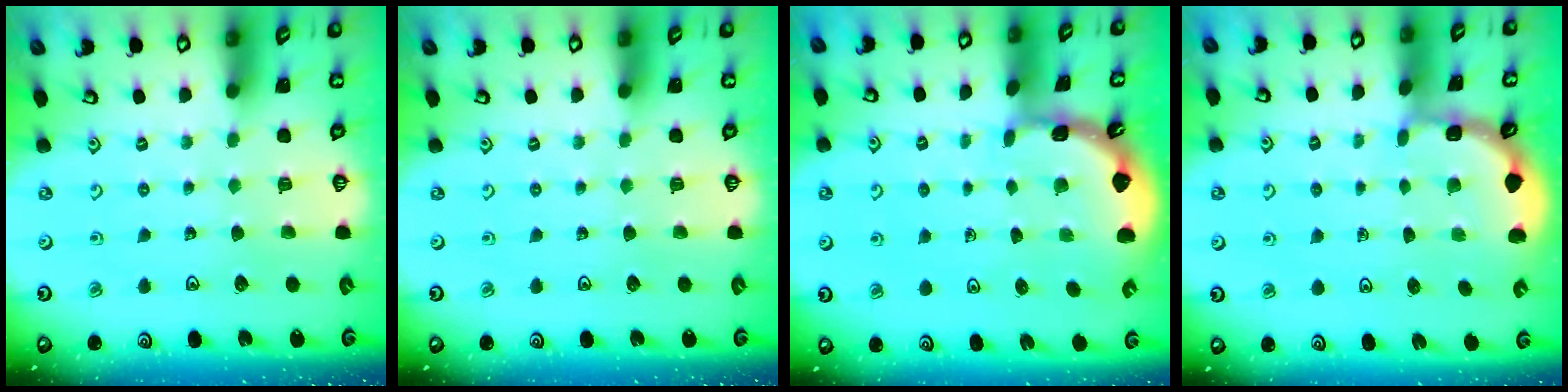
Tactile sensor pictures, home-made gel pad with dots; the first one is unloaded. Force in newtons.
{"total": 0.0}
{"total": 1.7, "press": 1.6, "slide": 0.1}
{"total": 2.1, "press": 2.1, "slide": 0.2}